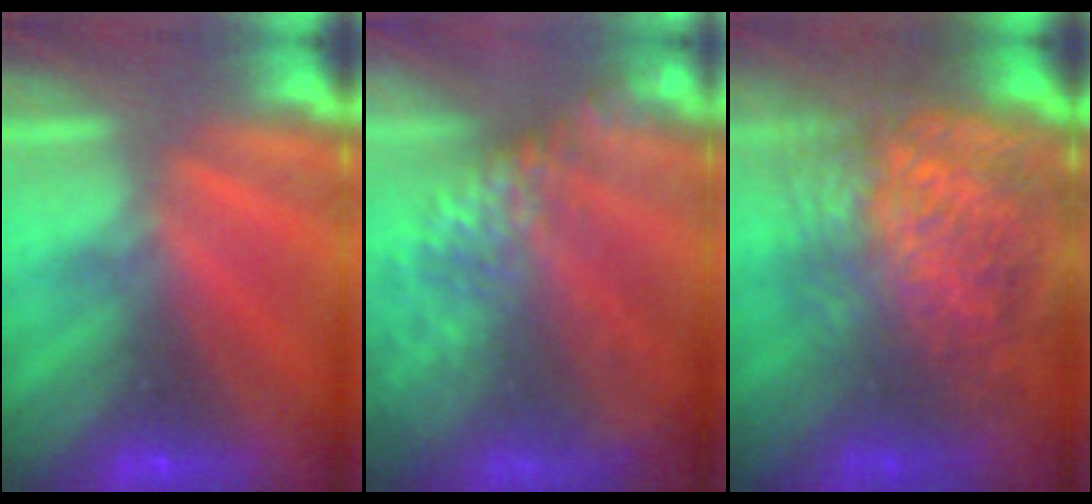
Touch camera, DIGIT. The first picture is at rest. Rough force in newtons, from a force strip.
{"total": 8.3}
{"total": 7.8}